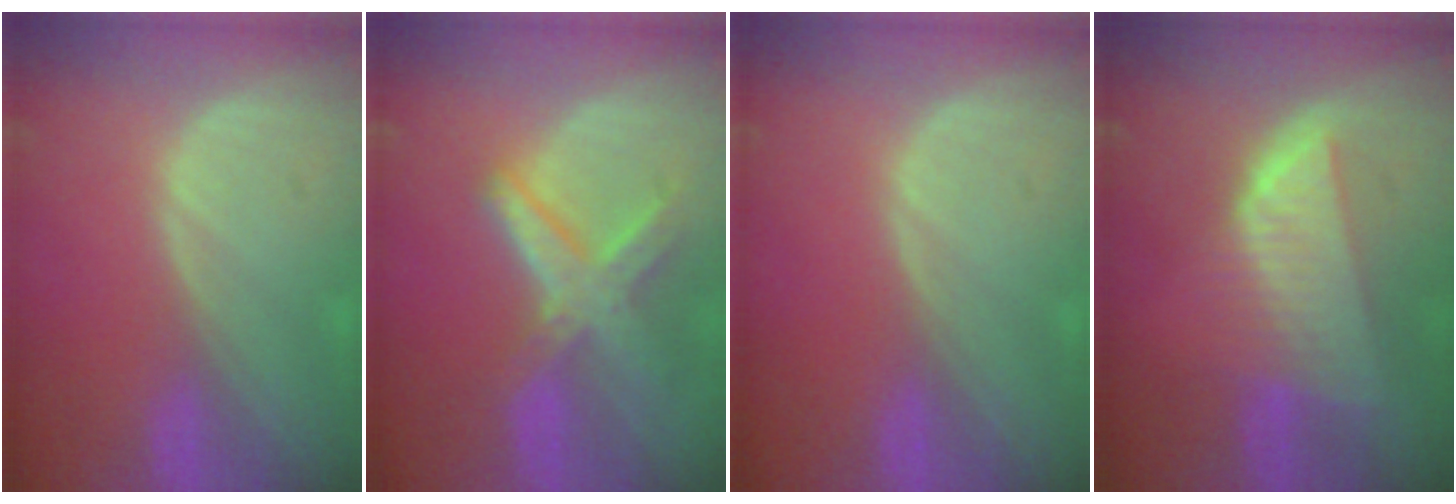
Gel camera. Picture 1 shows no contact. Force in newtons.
{"total": 8.3, "press": 7.1, "slide": 4.3}
{"total": 0.0}
{"total": 8.3, "press": 7.3, "slide": 3.9}